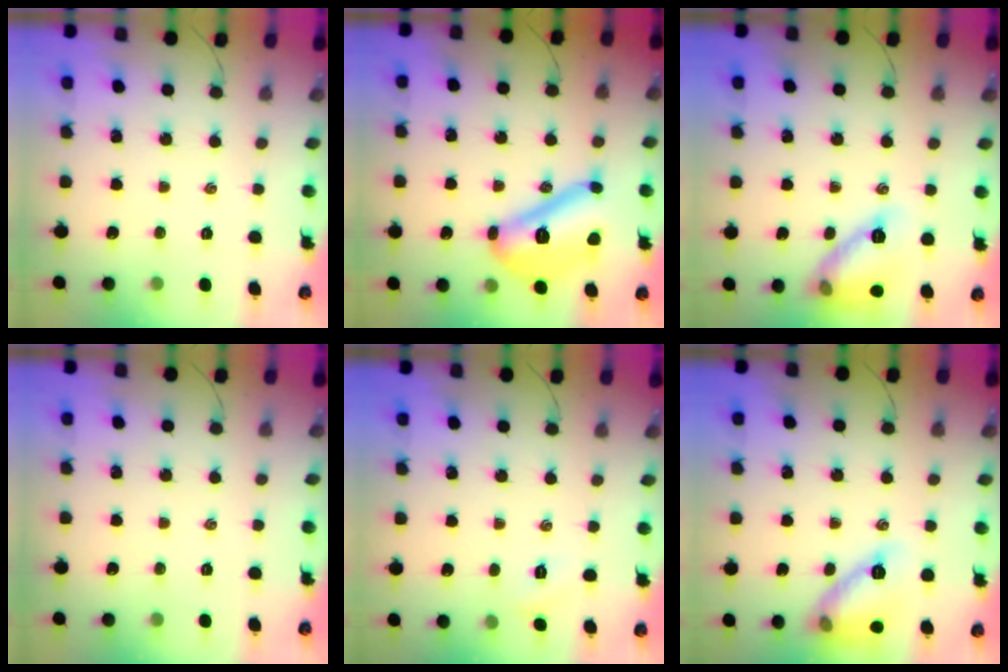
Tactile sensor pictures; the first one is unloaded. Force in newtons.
{"total": 17.7, "press": 17.7, "slide": 1.1}
{"total": 12.9, "press": 12.9, "slide": 0.3}
{"total": 0.0}
{"total": 2.6, "press": 2.4, "slide": 0.8}
{"total": 12.9, "press": 12.9, "slide": 0.3}